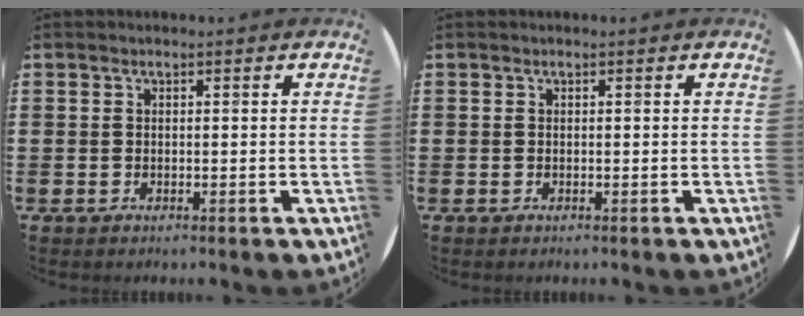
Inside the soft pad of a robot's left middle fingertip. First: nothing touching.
{"total": 0.0}